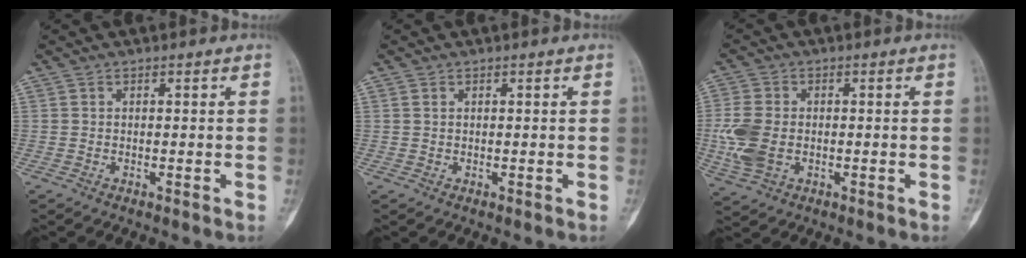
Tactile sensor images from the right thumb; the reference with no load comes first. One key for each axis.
{"total": 0.5, "fx": 0.3, "fy": 0.3, "fz": 0.3, "tx": -0.006, "ty": 0.002, "tz": 0.005}
{"total": 8.2, "fx": -1.0, "fy": 5.5, "fz": 6.0, "tx": -0.143, "ty": -0.001, "tz": -0.017}